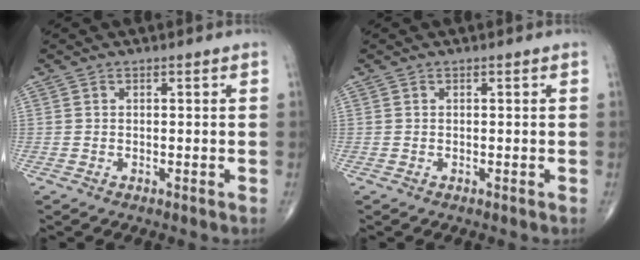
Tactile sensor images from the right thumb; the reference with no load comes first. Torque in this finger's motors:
{"motor_torque": [-0.05, 0.17, -0.04, -0.04, 0.00]}